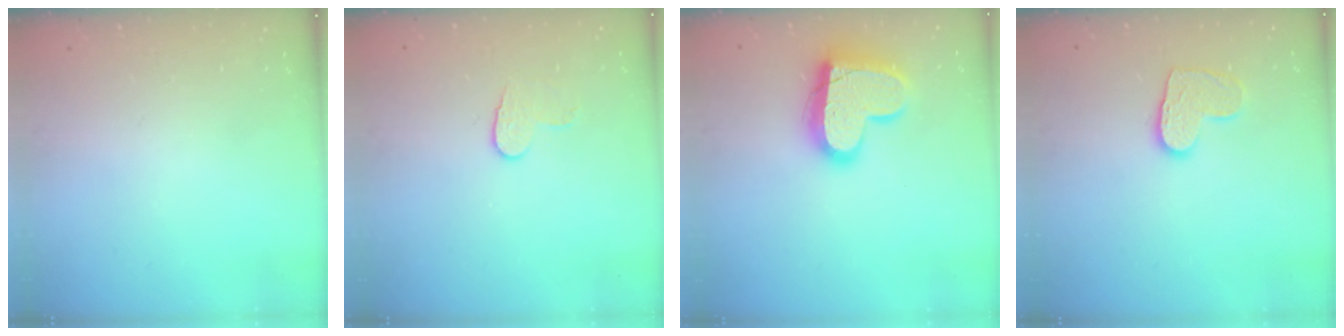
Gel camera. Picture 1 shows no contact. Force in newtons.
{"total": 6.1, "press": 6.1, "slide": 0.5}
{"total": 17.6, "press": 17.6, "slide": 1.2}
{"total": 9.1, "press": 9.1, "slide": 0.2}